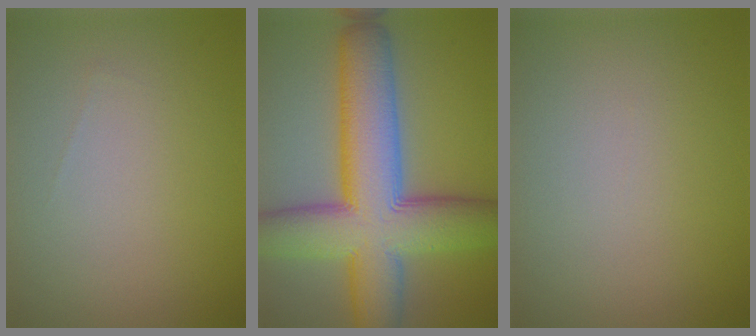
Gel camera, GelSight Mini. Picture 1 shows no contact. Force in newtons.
{"total": 12.6, "press": 12.6, "slide": 0.5}
{"total": 0.0}